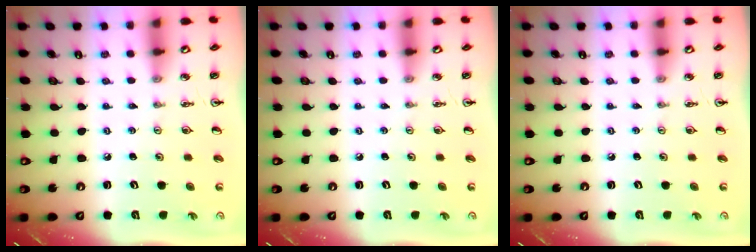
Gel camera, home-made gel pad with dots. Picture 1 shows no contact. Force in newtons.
{"total": 0.0}
{"total": 0.0}